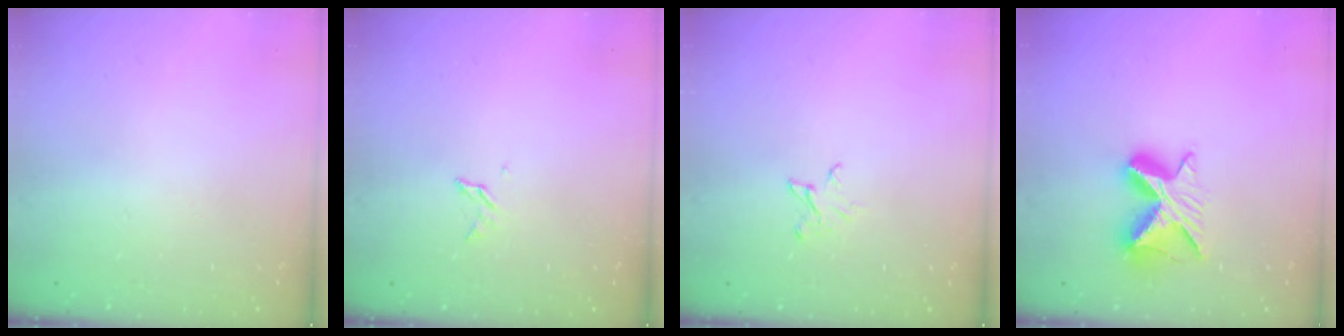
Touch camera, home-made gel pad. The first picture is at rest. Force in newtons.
{"total": 3.1, "press": 3.1, "slide": 0.4}
{"total": 2.6, "press": 2.6, "slide": 0.3}
{"total": 9.2, "press": 9.2, "slide": 0.0}